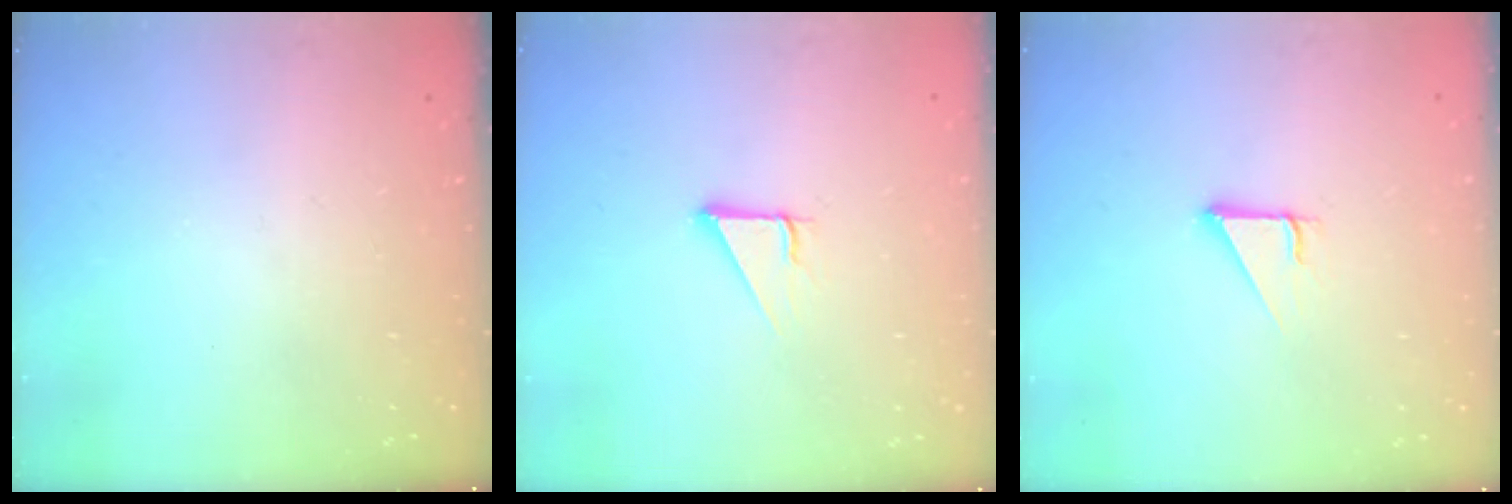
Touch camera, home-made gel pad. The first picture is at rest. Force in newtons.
{"total": 3.7, "press": 3.7, "slide": 0.2}
{"total": 2.9, "press": 2.8, "slide": 0.2}